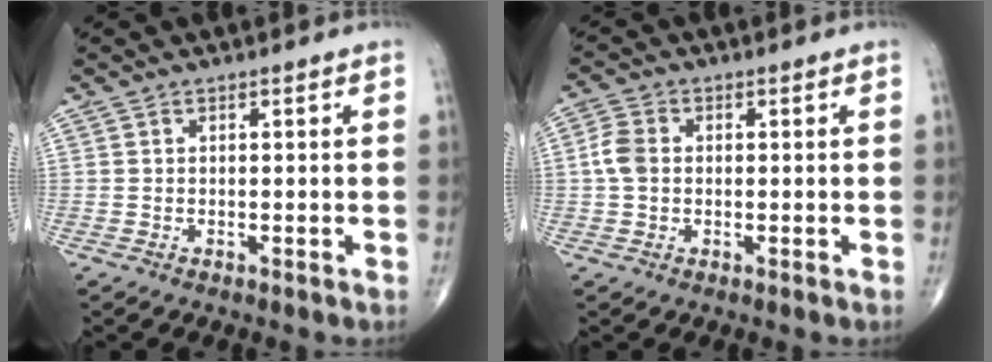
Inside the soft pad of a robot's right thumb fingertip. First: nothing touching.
{"total": 4.2, "force": [0.0, 3.1, 2.8], "torque": [-0.061, 0.010, -0.005]}